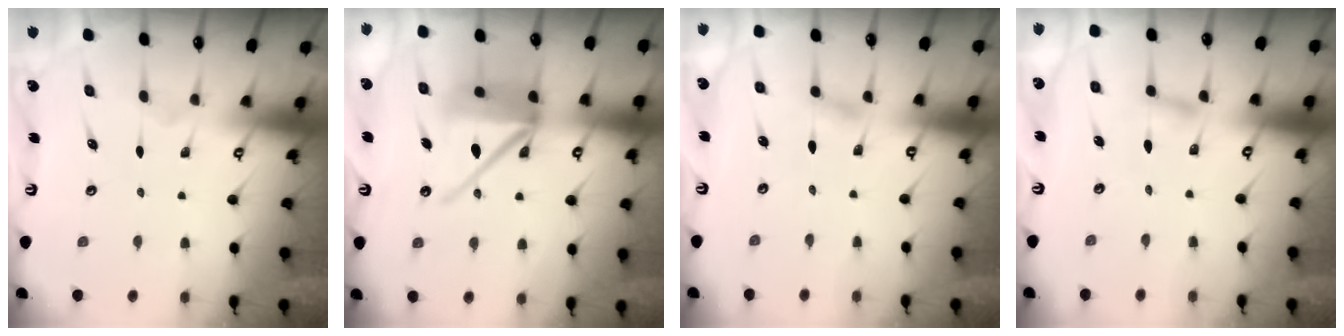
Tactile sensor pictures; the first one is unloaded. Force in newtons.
{"total": 15.5, "press": 15.4, "slide": 2.0}
{"total": 1.6, "press": 1.6, "slide": 0.2}
{"total": 2.7, "press": 2.7, "slide": 0.2}